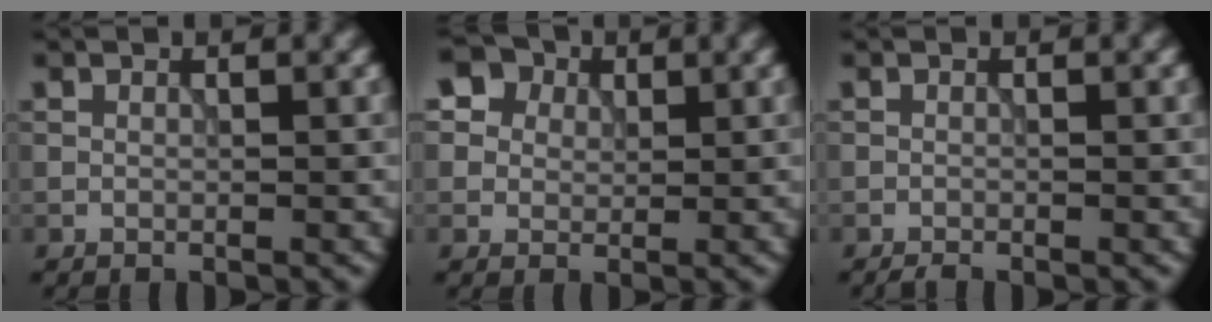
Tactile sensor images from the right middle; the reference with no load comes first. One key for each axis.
{"total": 7.2, "fx": 4.2, "fy": 5.2, "fz": 2.8, "tx": -0.062, "ty": 0.007, "tz": 0.061}
{"total": 0.6, "fx": -0.5, "fy": 0.1, "fz": 0.3, "tx": -0.006, "ty": -0.002, "tz": -0.011}